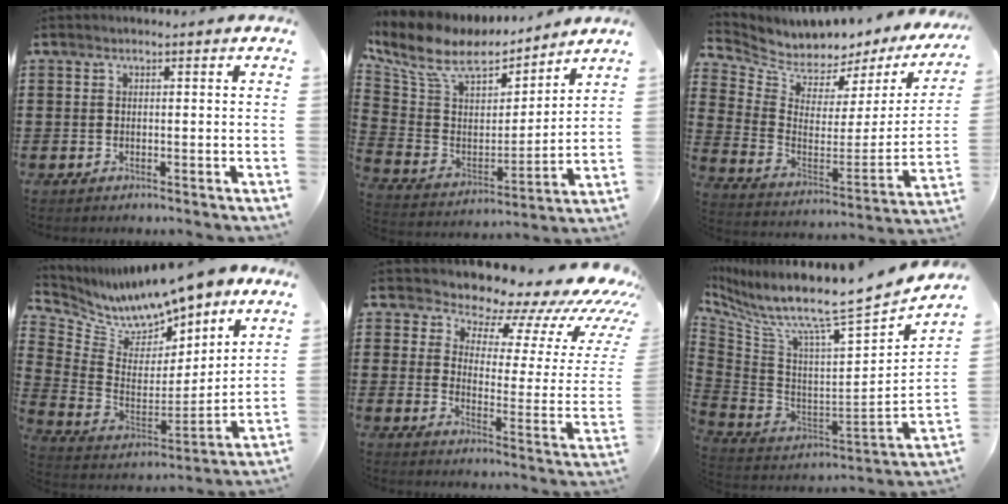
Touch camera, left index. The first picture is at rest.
{"total": 10.2, "force": [7.8, 4.6, 4.9], "torque": [-0.133, -0.040, 0.135]}
{"total": 4.6, "force": [4.3, 1.6, -0.1], "torque": [-0.036, -0.051, 0.072]}
{"total": 10.9, "force": [10.2, 2.7, 2.6], "torque": [-0.099, -0.073, 0.180]}
{"total": 9.1, "force": [8.1, 2.9, 3.0], "torque": [-0.049, -0.078, 0.129]}
{"total": 8.2, "force": [6.5, -0.1, 5.0], "torque": [-0.112, -0.072, 0.098]}